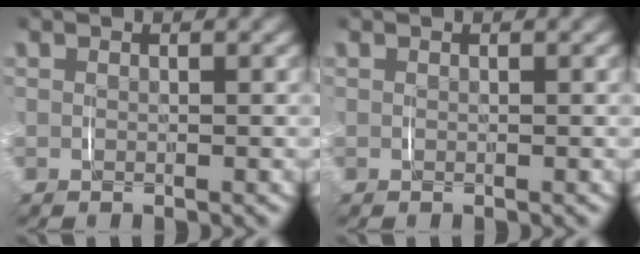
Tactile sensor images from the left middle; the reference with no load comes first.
{"total": 0.0}